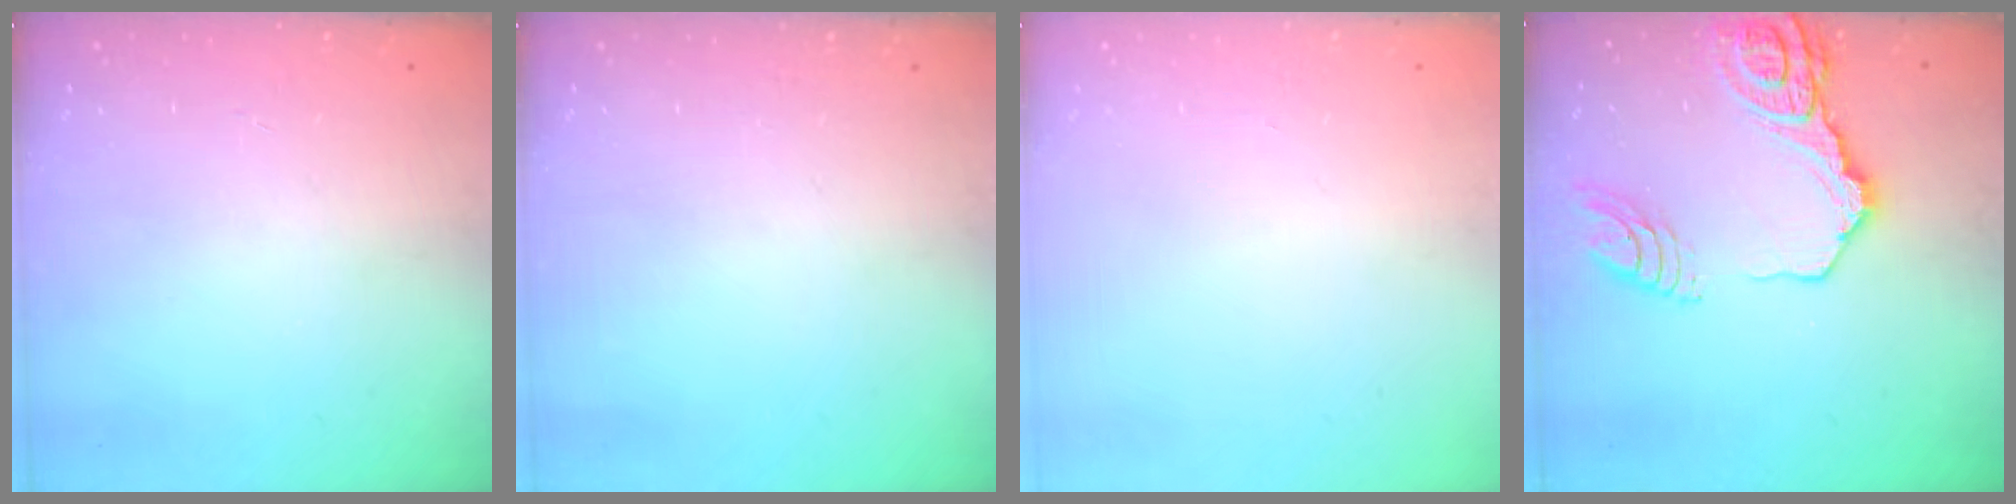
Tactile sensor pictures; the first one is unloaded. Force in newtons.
{"total": 0.0}
{"total": 0.0}
{"total": 18.6, "press": 18.5, "slide": 2.1}